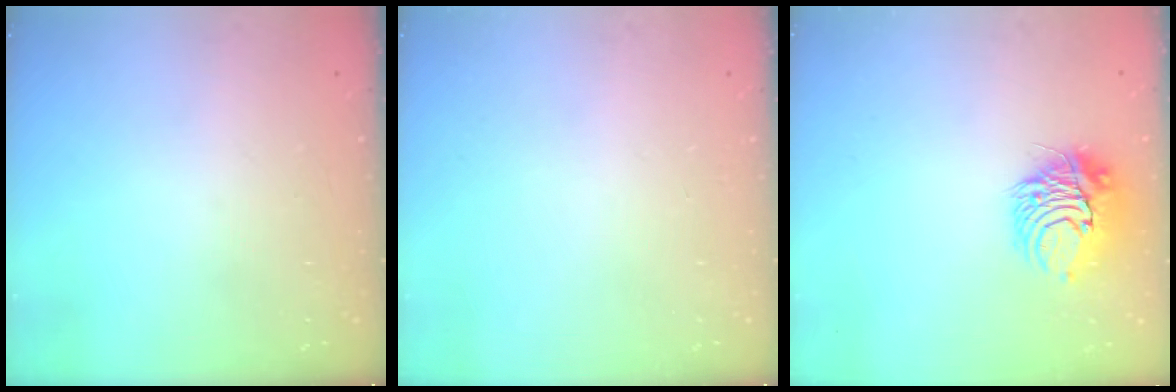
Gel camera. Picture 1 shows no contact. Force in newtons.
{"total": 0.0}
{"total": 10.0, "press": 10.0, "slide": 0.2}